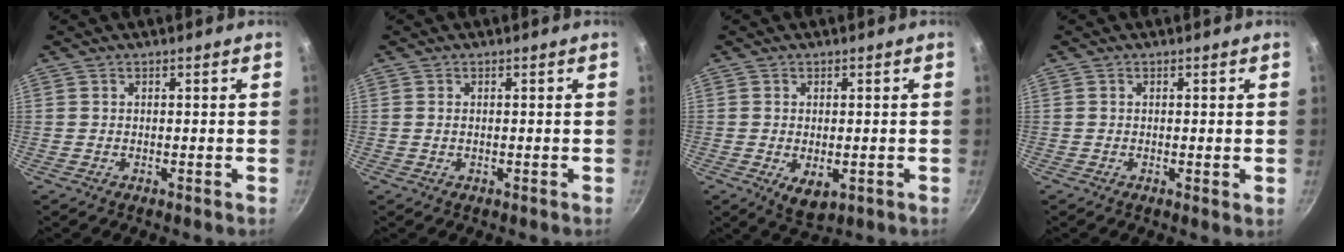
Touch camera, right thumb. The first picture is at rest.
{"total": 0.5, "force": [0.1, 0.3, 0.4], "torque": [-0.008, 0.001, 0.002]}
{"total": 4.9, "force": [-1.1, 2.8, 3.9], "torque": [-0.057, -0.013, -0.009]}
{"total": 0.9, "force": [-0.1, 0.1, 0.9], "torque": [-0.015, -0.004, -0.003]}